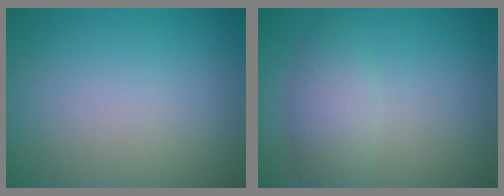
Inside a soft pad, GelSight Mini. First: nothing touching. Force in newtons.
{"total": 2.7, "press": 2.7, "slide": 0.1}